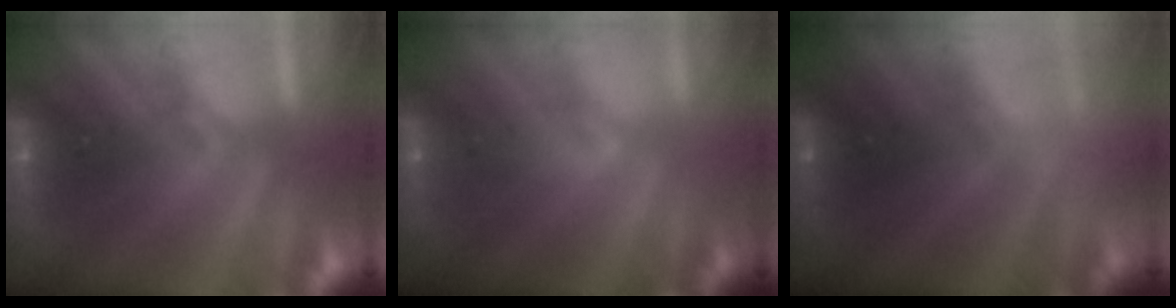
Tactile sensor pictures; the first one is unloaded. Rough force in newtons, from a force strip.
{"total": 2.4}
{"total": 2.4}